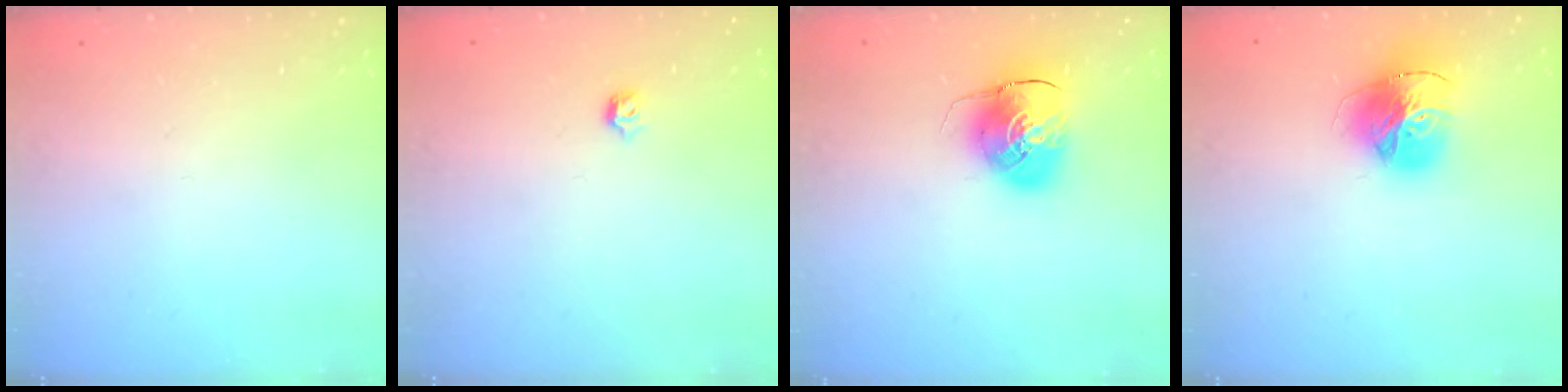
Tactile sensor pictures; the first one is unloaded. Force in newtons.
{"total": 4.0, "press": 3.9, "slide": 0.7}
{"total": 9.6, "press": 9.4, "slide": 1.7}
{"total": 17.3, "press": 17.2, "slide": 1.8}